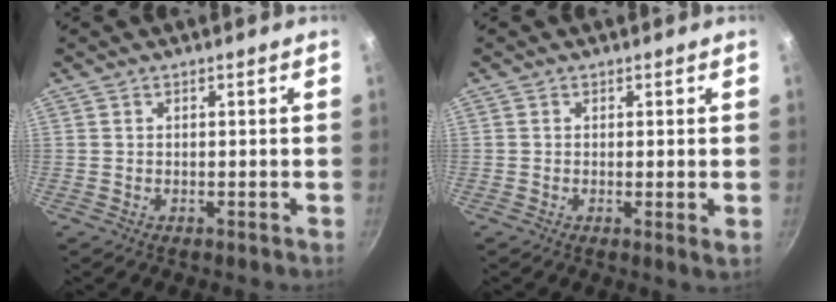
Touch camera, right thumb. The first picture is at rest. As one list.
[{"total": 1.7, "force": [0.0, 0.1, 1.7], "torque": [-0.027, -0.010, -0.004]}]